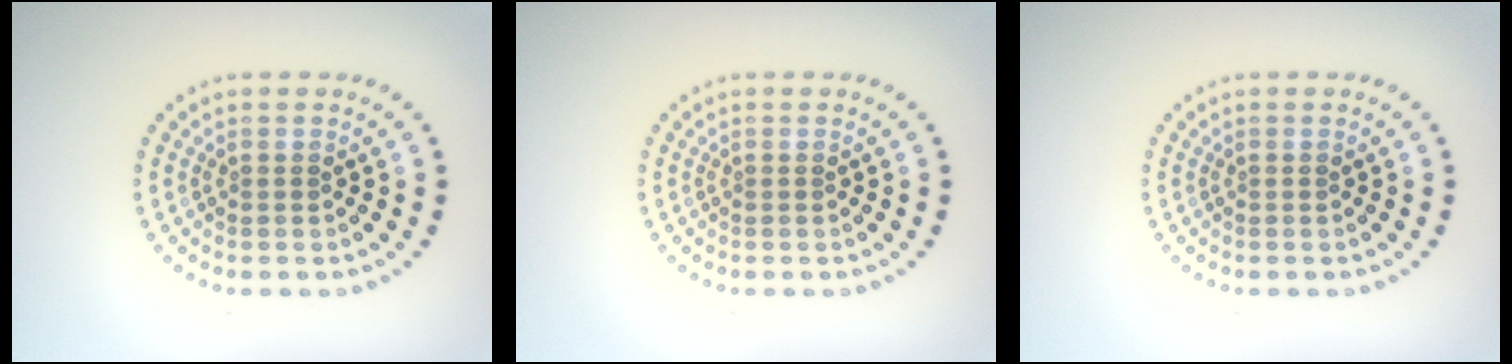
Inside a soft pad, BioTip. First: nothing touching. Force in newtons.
{"total": 0.0}
{"total": 0.0}